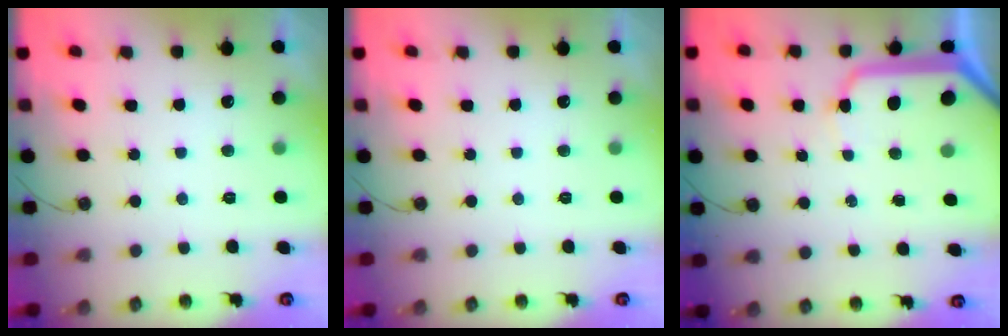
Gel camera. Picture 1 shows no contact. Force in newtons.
{"total": 0.0}
{"total": 10.0, "press": 9.9, "slide": 1.2}